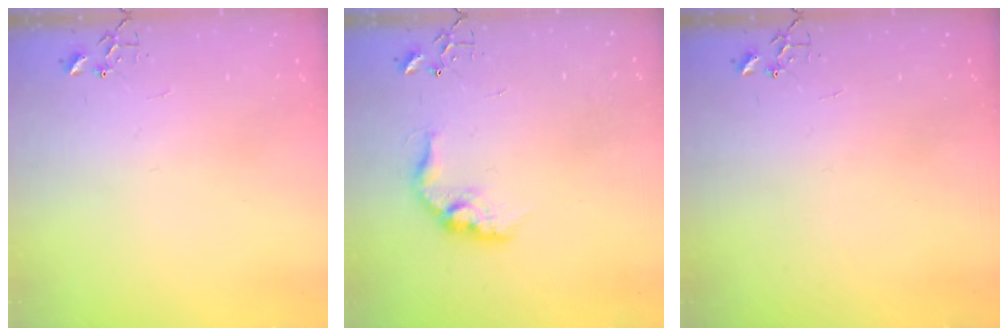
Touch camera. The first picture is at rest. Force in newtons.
{"total": 12.4, "press": 12.4, "slide": 0.6}
{"total": 0.0}